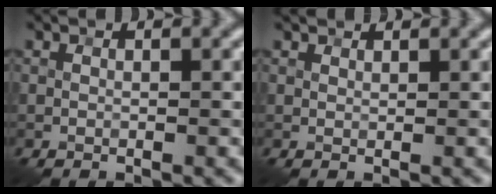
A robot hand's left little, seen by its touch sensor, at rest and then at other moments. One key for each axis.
{"total": 1.3, "fx": 1.2, "fy": 0.3, "fz": 0.3, "tx": -0.013, "ty": 0.003, "tz": 0.019}